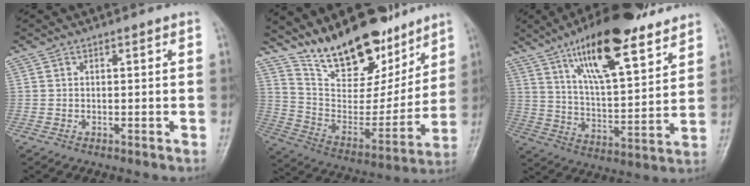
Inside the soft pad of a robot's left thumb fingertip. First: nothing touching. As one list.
[{"total": 20.5, "force": [16.1, 8.3, 9.7], "torque": [-0.105, -0.087, 0.279]}, {"total": 21.3, "force": [13.8, 6.5, 14.9], "torque": [-0.214, -0.057, 0.229]}]